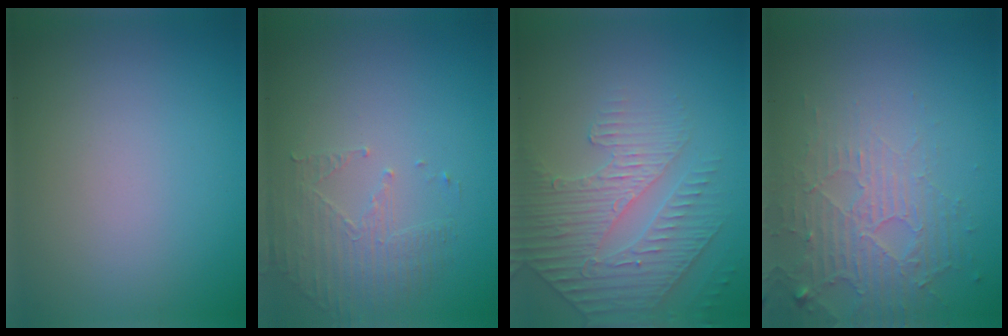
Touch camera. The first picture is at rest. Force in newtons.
{"total": 1.8, "press": 1.1, "slide": 1.4}
{"total": 4.2, "press": 3.5, "slide": 2.4}
{"total": 5.2, "press": 3.3, "slide": 4.1}